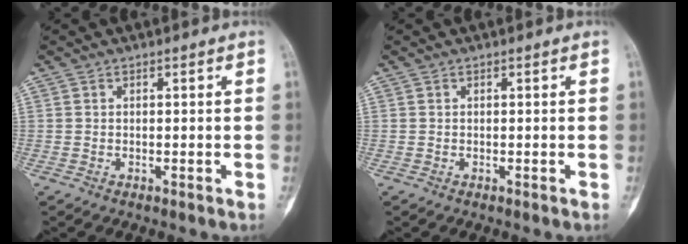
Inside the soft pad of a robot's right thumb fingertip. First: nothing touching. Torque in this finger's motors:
{"motor_torque": [0.15, 0.08, 0.02, -0.02, 0.00]}